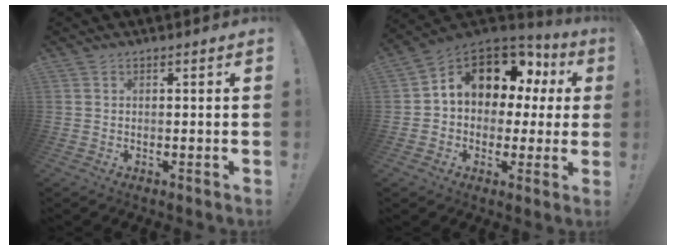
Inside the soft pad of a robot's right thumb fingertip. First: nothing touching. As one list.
[{"total": 13.4, "force": [6.4, 8.5, 8.2], "torque": [-0.133, -0.038, 0.116]}]